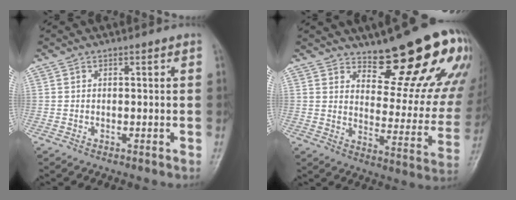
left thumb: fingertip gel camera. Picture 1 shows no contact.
{"total": 20.6, "force": [14.8, 6.6, 12.8], "torque": [-0.122, -0.110, 0.198]}